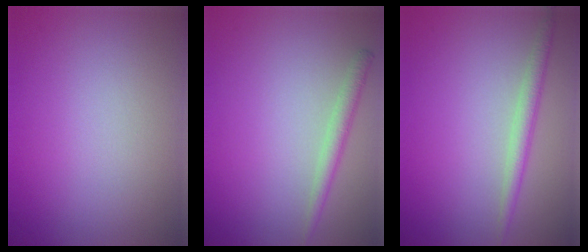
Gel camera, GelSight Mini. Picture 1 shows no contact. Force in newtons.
{"total": 1.8, "press": 1.8, "slide": 0.1}
{"total": 2.0, "press": 2.0, "slide": 0.0}